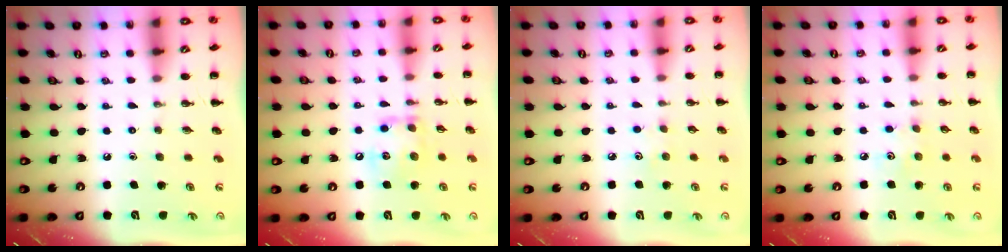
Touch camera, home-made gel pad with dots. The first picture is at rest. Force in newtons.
{"total": 11.7, "press": 11.6, "slide": 1.5}
{"total": 2.9, "press": 2.9, "slide": 0.6}
{"total": 3.8, "press": 3.7, "slide": 0.9}